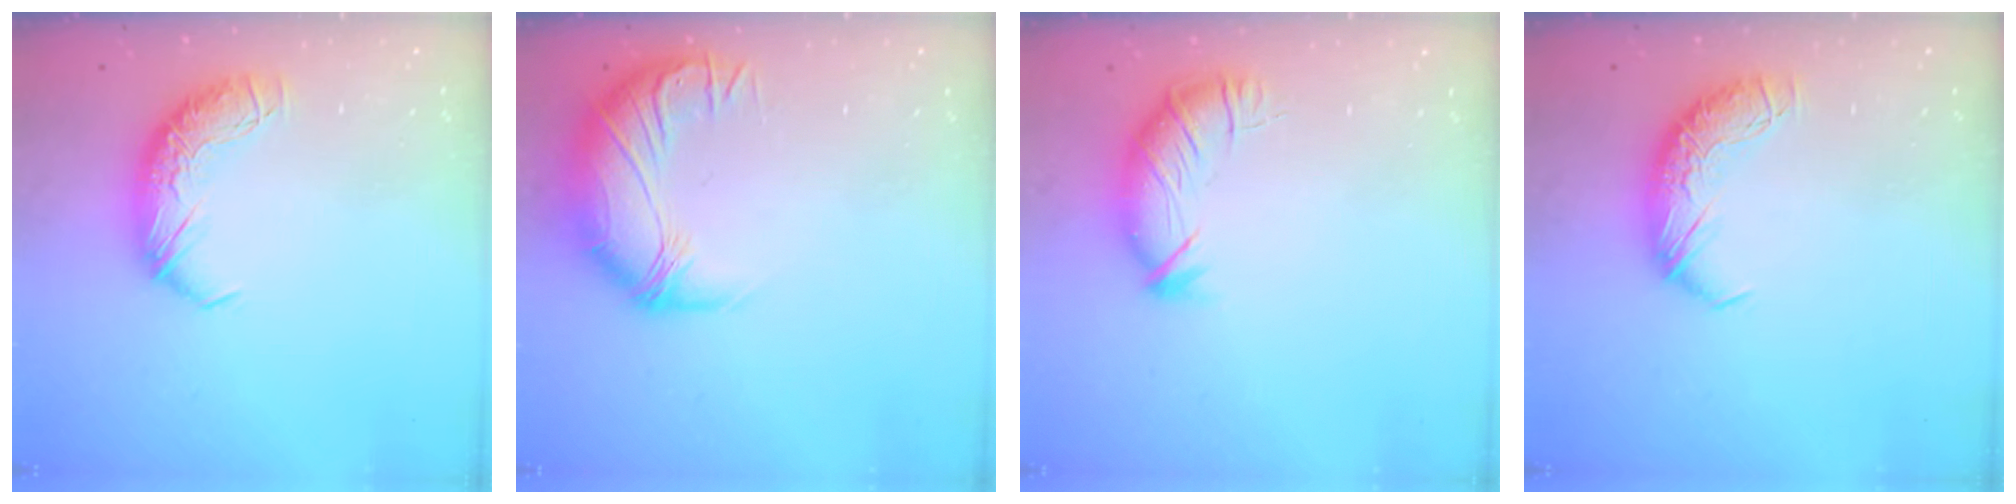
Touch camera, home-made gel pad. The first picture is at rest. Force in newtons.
{"total": 2.8, "press": 0.8, "slide": 2.7}
{"total": 3.6, "press": 3.5, "slide": 0.6}
{"total": 0.0}